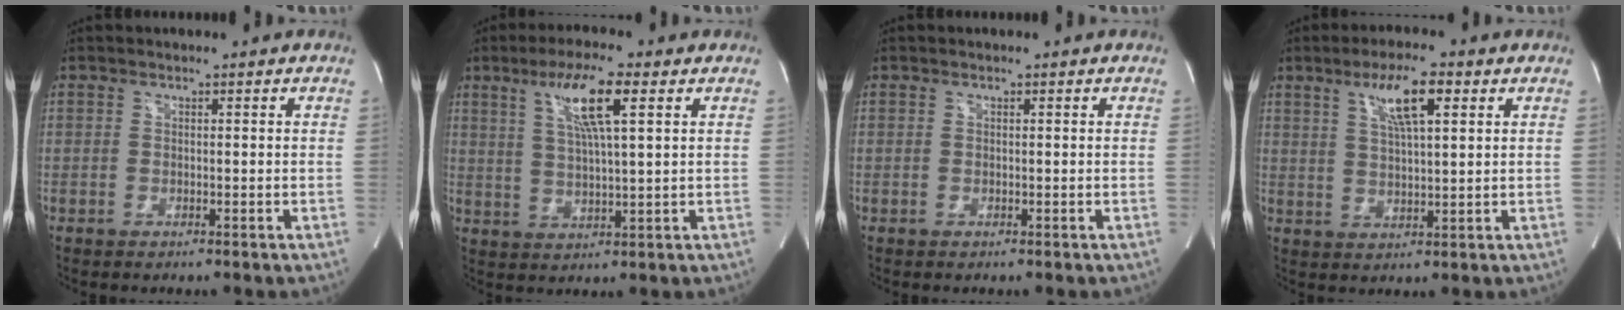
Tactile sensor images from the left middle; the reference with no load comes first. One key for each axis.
{"total": 9.2, "fx": 4.1, "fy": 0.4, "fz": 8.2, "tx": -0.157, "ty": 0.005, "tz": 0.074}
{"total": 0.0}
{"total": 7.9, "fx": 3.8, "fy": 1.1, "fz": 6.8, "tx": -0.129, "ty": 0.005, "tz": 0.068}